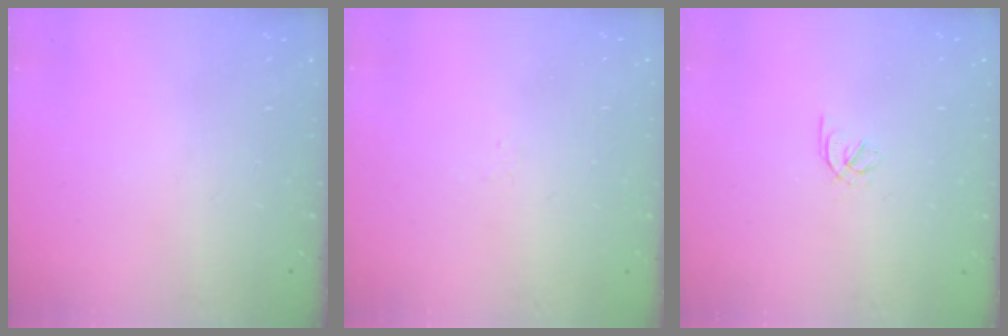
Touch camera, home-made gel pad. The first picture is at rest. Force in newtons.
{"total": 1.6, "press": 1.5, "slide": 0.4}
{"total": 1.7, "press": 1.6, "slide": 0.6}